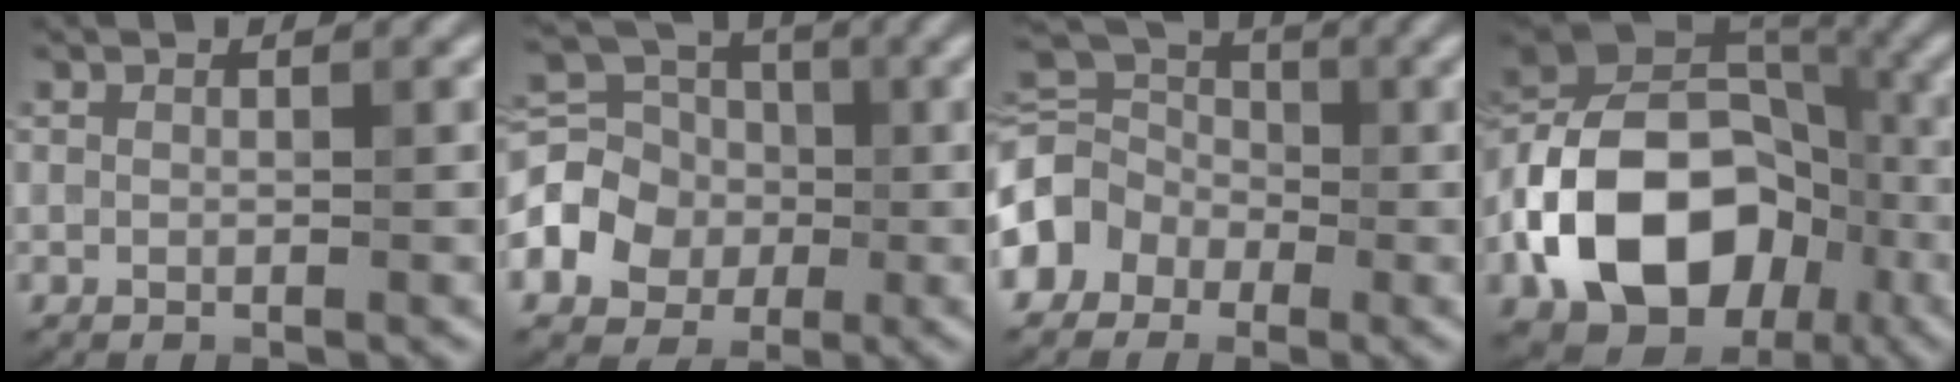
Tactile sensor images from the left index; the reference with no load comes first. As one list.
[{"total": 5.7, "force": [-1.4, 4.9, 2.6], "torque": [-0.056, 0.008, -0.041]}, {"total": 6.4, "force": [-2.4, 5.0, 3.1], "torque": [-0.045, 0.011, -0.057]}, {"total": 14.3, "force": [-4.9, 10.1, 8.9], "torque": [-0.154, 0.004, -0.102]}]